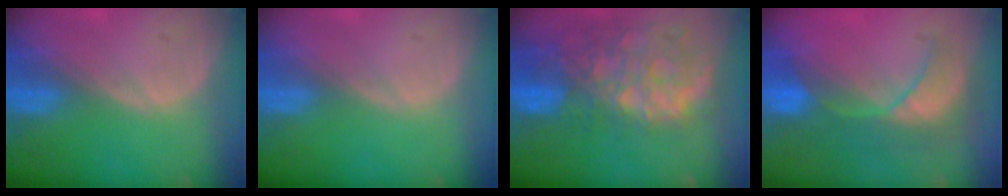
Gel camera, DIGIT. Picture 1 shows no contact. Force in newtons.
{"total": 0.0}
{"total": 12.3, "press": 10.2, "slide": 7.0}
{"total": 8.4, "press": 7.9, "slide": 2.6}